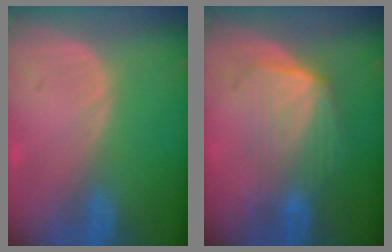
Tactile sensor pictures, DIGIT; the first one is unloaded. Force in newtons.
{"total": 7.3, "press": 6.6, "slide": 3.2}